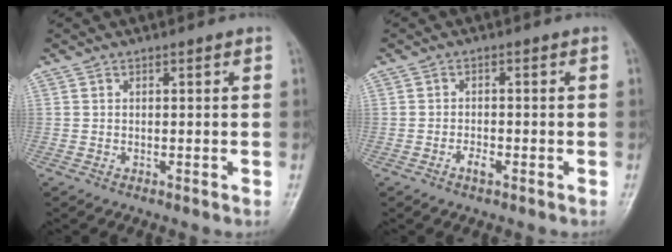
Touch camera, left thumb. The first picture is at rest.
{"total": 2.0, "force": [-1.1, 0.9, 1.5], "torque": [-0.026, 0.006, -0.021]}